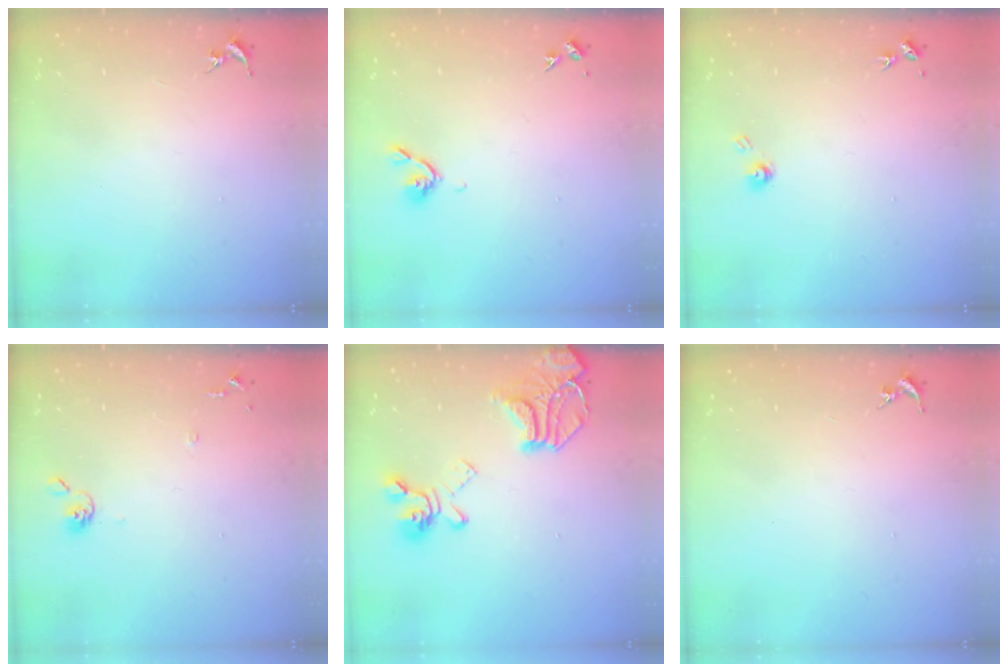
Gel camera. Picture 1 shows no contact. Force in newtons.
{"total": 5.3, "press": 5.2, "slide": 1.1}
{"total": 4.0, "press": 4.0, "slide": 0.3}
{"total": 6.6, "press": 6.6, "slide": 0.6}
{"total": 19.9, "press": 19.8, "slide": 2.0}
{"total": 0.0}